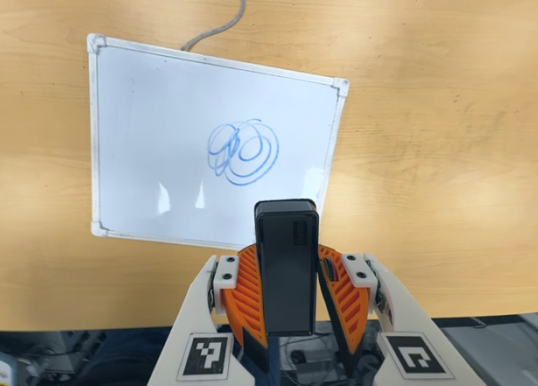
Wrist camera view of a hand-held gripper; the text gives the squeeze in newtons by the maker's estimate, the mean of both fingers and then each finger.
{"total": 6.3, "left": 6.2, "right": 6.4}